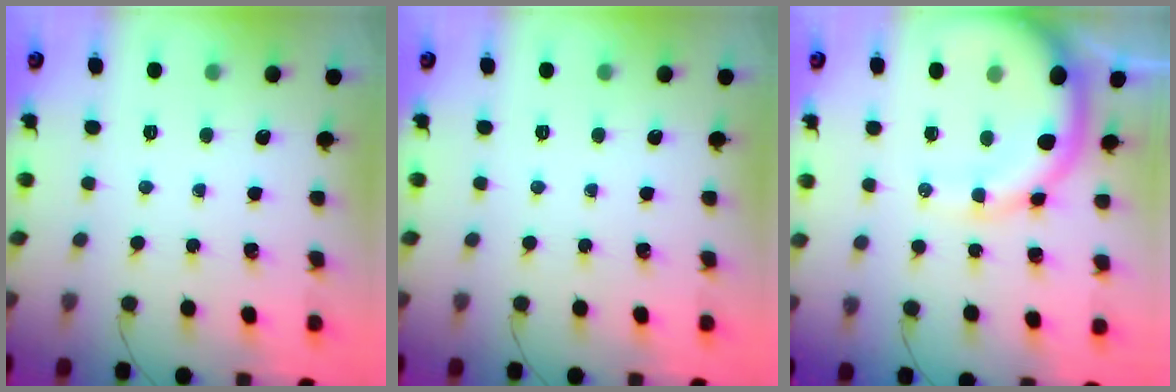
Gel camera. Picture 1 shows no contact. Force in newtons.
{"total": 0.0}
{"total": 13.3, "press": 13.0, "slide": 2.7}